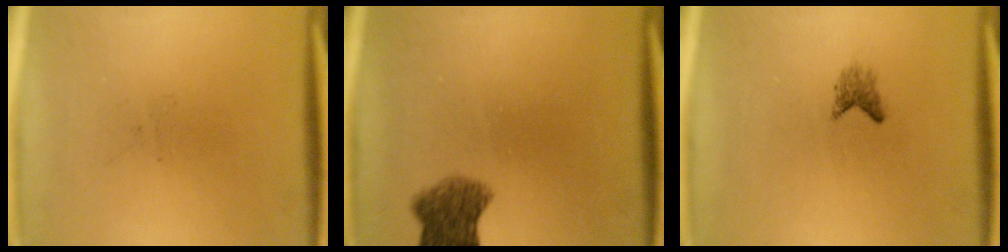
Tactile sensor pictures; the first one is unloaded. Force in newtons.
{"total": 5.9}
{"total": 1.4}